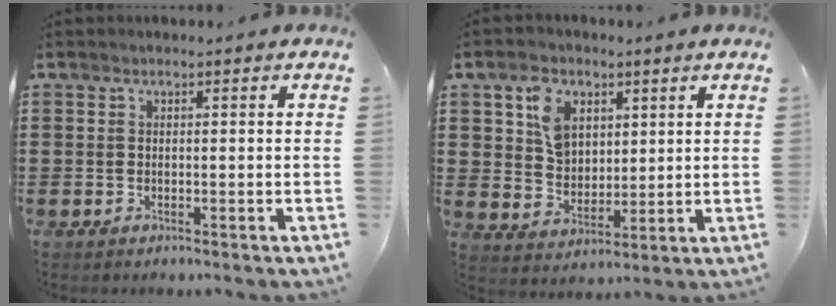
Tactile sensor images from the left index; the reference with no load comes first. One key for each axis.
{"total": 6.4, "fx": 3.1, "fy": 4.5, "fz": 3.3, "tx": -0.067, "ty": 0.011, "tz": 0.053}